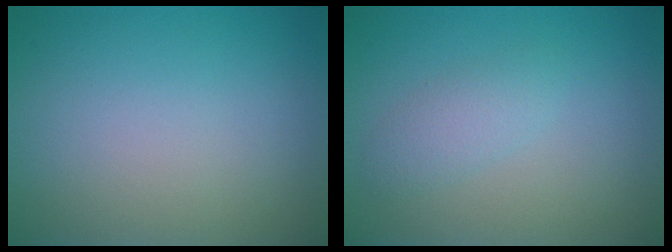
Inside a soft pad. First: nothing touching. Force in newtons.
{"total": 1.8, "press": 1.8, "slide": 0.0}